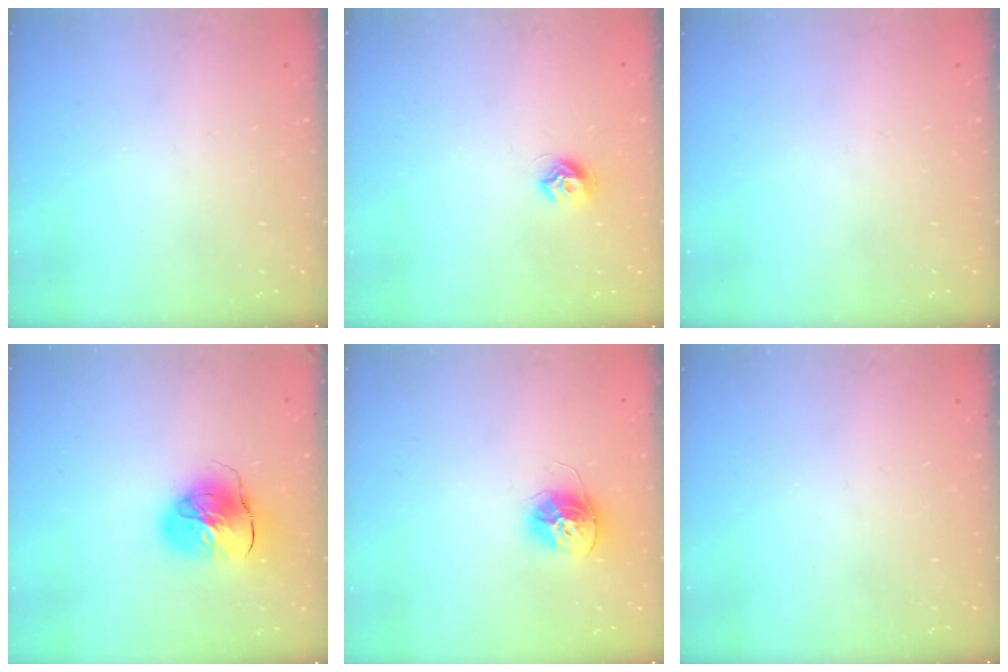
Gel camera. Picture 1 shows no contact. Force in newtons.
{"total": 7.9, "press": 7.9, "slide": 0.6}
{"total": 0.0}
{"total": 12.1, "press": 12.0, "slide": 1.7}
{"total": 12.3, "press": 12.2, "slide": 1.0}
{"total": 0.0}